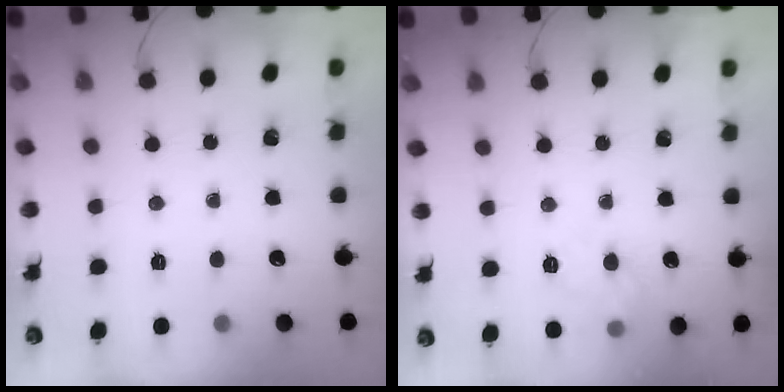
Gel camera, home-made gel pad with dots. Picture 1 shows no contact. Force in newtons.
{"total": 9.2, "press": 9.1, "slide": 1.1}